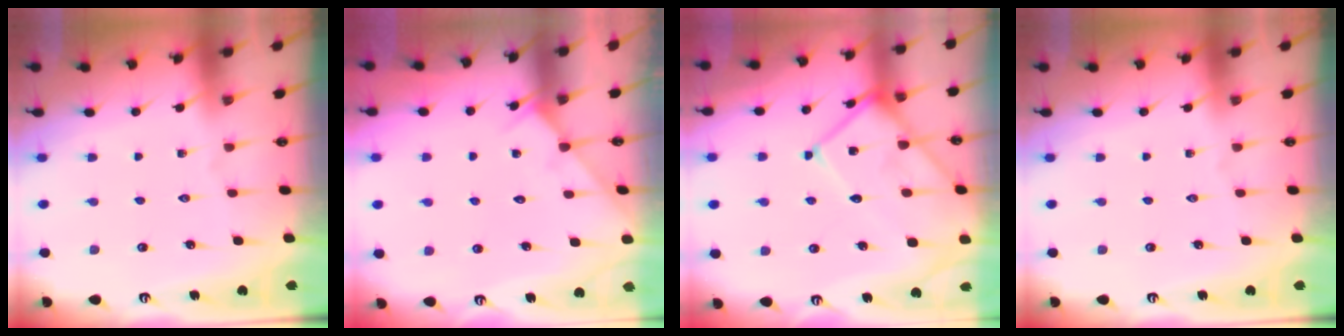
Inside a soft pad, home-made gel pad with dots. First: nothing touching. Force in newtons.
{"total": 5.6, "press": 5.6, "slide": 0.6}
{"total": 15.3, "press": 15.2, "slide": 1.7}
{"total": 0.0}